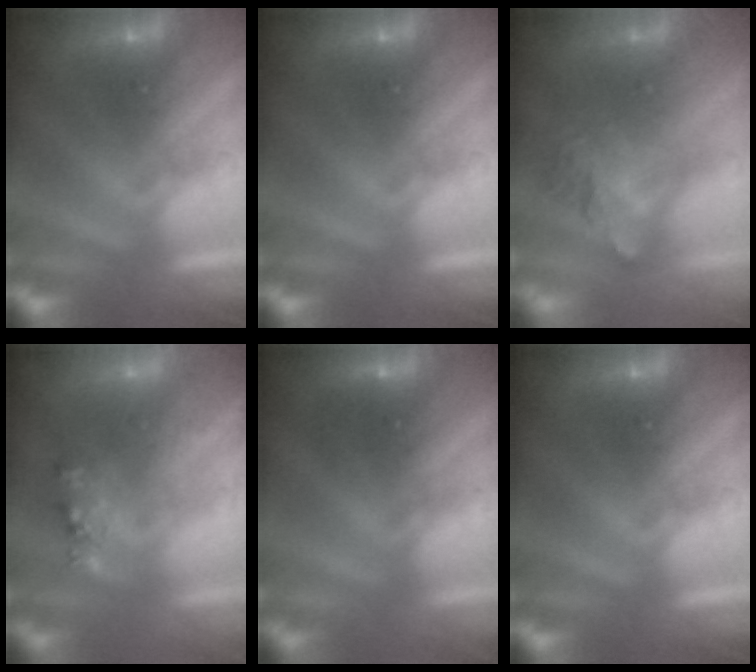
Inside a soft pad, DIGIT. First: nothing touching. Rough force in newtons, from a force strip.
{"total": 0.0}
{"total": 3.9}
{"total": 2.2}
{"total": 2.5}
{"total": 0.0}